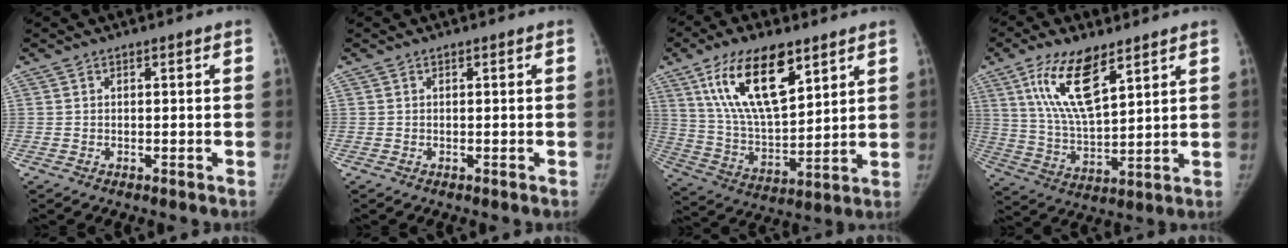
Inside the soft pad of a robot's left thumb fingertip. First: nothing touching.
{"total": 0.0}
{"total": 18.7, "force": [9.7, 7.9, 13.9], "torque": [-0.222, -0.041, 0.184]}
{"total": 13.9, "force": [7.4, 5.2, 10.6], "torque": [-0.187, -0.033, 0.146]}